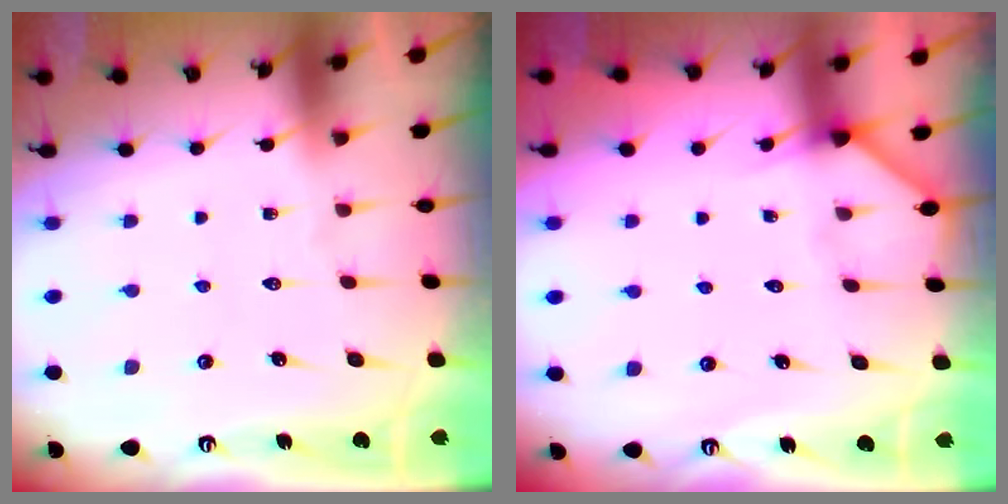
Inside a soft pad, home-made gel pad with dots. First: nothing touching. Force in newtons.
{"total": 3.5, "press": 3.4, "slide": 0.4}